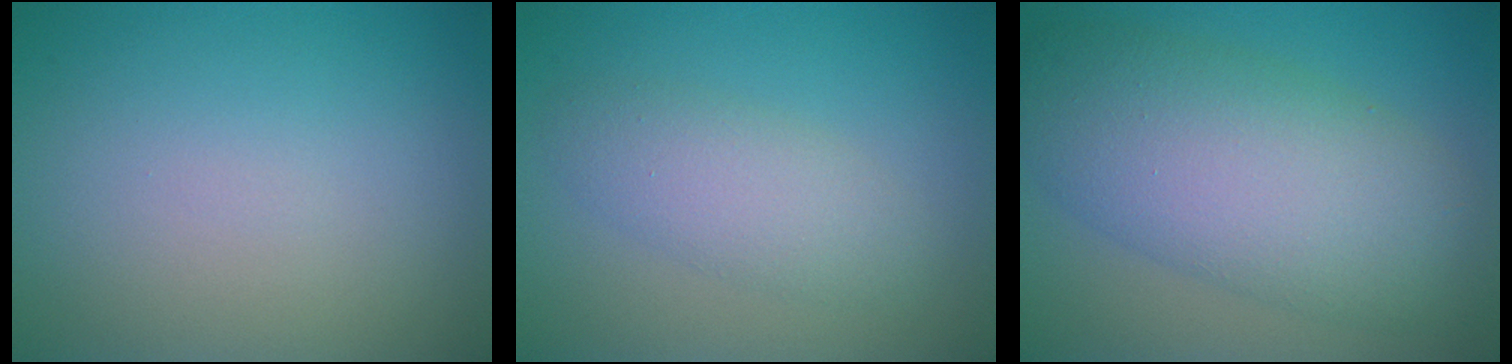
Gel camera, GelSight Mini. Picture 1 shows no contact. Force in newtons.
{"total": 3.2, "press": 3.2, "slide": 0.1}
{"total": 9.7, "press": 9.7, "slide": 0.3}